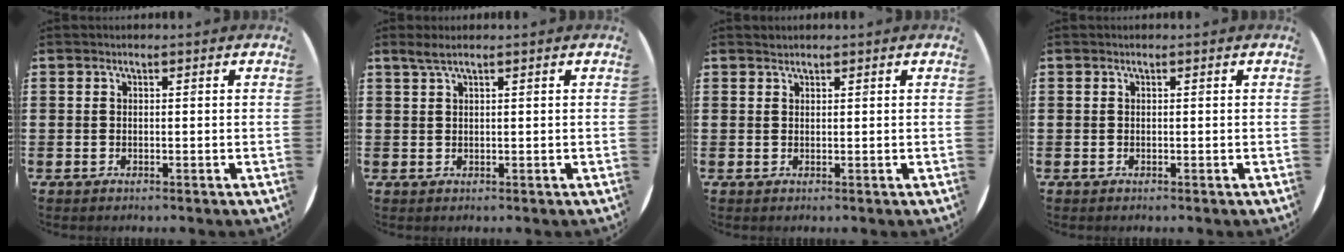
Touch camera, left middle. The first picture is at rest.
{"total": 1.5, "force": [1.1, 0.0, 1.0], "torque": [-0.019, 0.002, 0.020]}
{"total": 0.7, "force": [0.6, 0.1, -0.1], "torque": [0.003, 0.003, 0.012]}
{"total": 0.0}